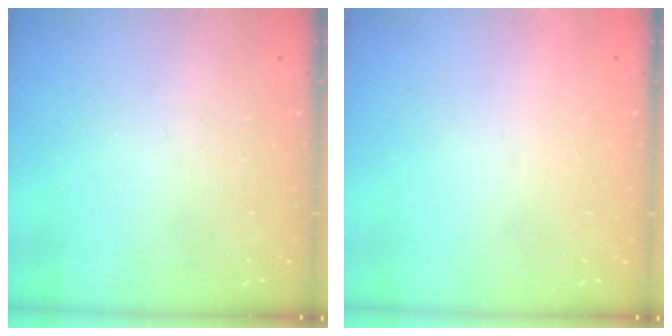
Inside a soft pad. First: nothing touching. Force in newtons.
{"total": 1.6, "press": 1.6, "slide": 0.1}